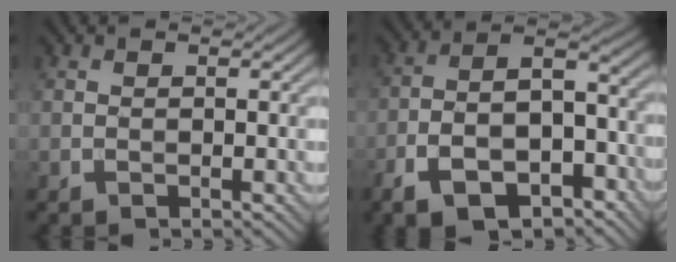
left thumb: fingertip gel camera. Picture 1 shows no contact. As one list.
[{"total": 12.4, "force": [-7.2, 5.8, 8.3], "torque": [-0.156, -0.022, -0.123]}]